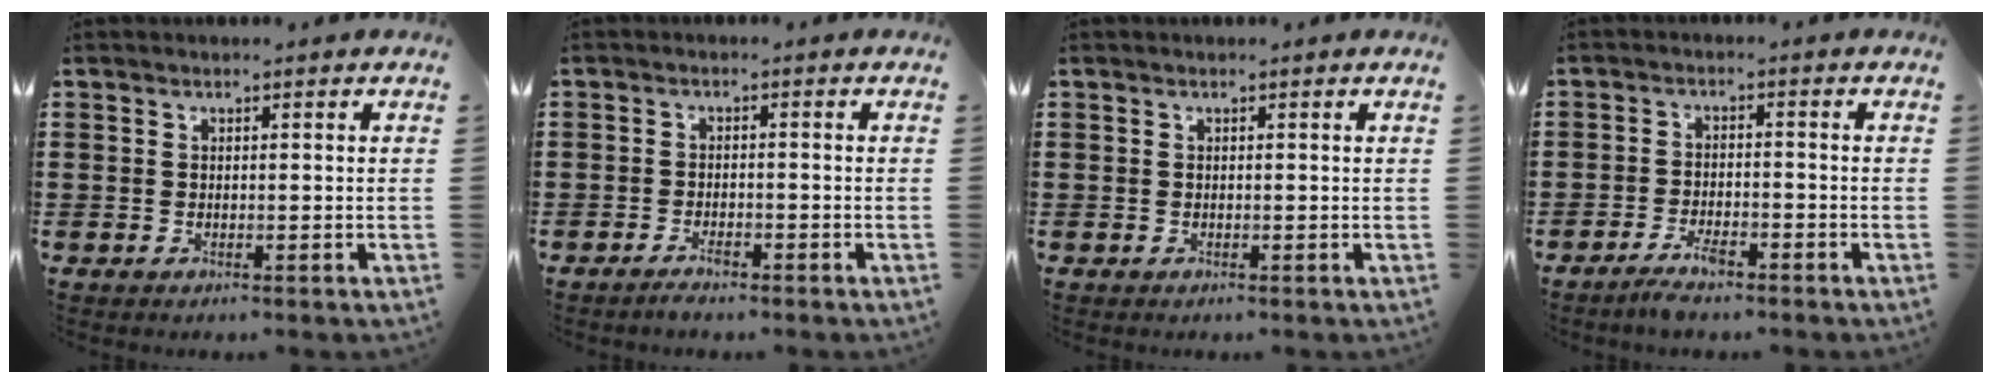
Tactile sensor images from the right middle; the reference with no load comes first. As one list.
[{"total": 1.9, "force": [-1.5, 0.4, 1.1], "torque": [-0.028, -0.002, -0.031]}, {"total": 0.0}, {"total": 3.3, "force": [-2.6, 0.7, 1.8], "torque": [-0.038, 0.005, -0.053]}]